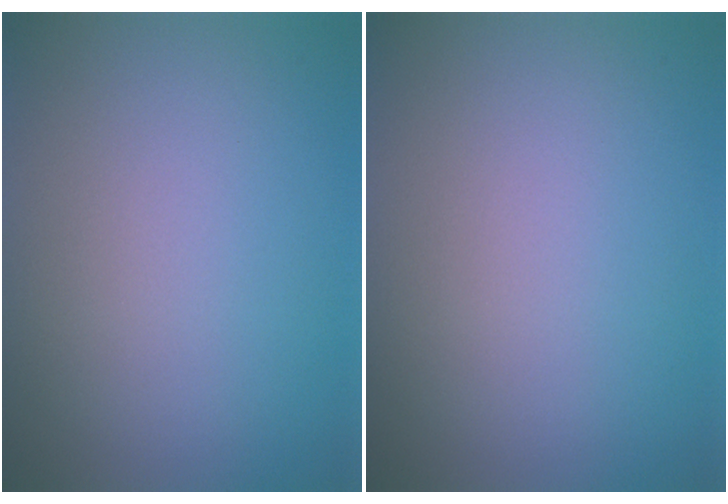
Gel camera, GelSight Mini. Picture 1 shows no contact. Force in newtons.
{"total": 0.0}